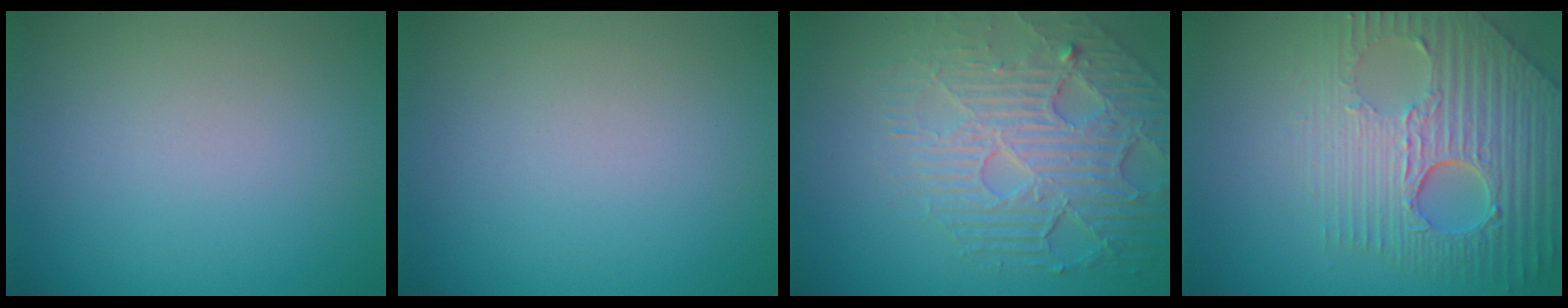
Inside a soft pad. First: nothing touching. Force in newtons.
{"total": 0.0}
{"total": 7.5, "press": 5.4, "slide": 5.3}
{"total": 8.9, "press": 6.0, "slide": 6.6}